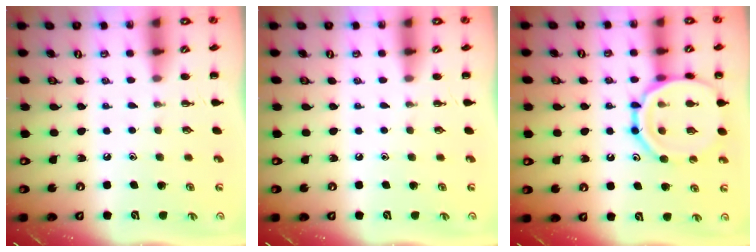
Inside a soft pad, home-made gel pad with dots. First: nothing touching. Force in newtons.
{"total": 0.0}
{"total": 17.0, "press": 16.9, "slide": 2.1}